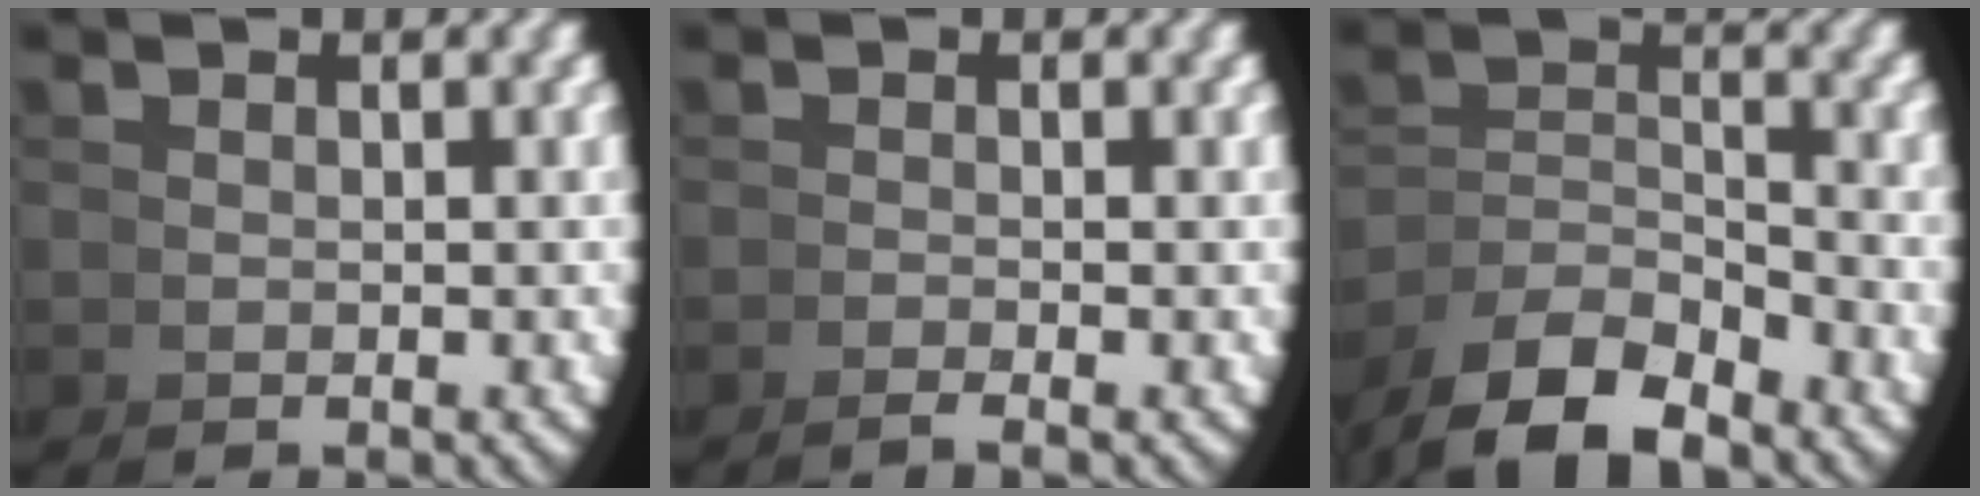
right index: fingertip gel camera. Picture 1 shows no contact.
{"total": 1.5, "force": [-1.0, -1.0, 0.3], "torque": [0.003, 0.006, -0.023]}
{"total": 6.5, "force": [-3.7, 4.0, 3.7], "torque": [-0.096, -0.035, -0.048]}